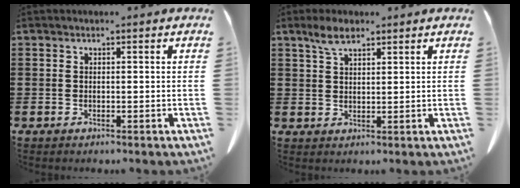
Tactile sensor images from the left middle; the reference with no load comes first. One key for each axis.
{"total": 3.9, "fx": 2.6, "fy": 1.5, "fz": 2.5, "tx": -0.054, "ty": 0.004, "tz": 0.047}